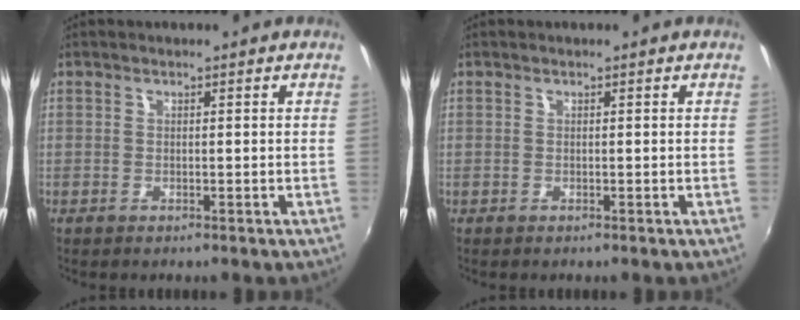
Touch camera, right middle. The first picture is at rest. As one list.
[{"total": 0.0}]